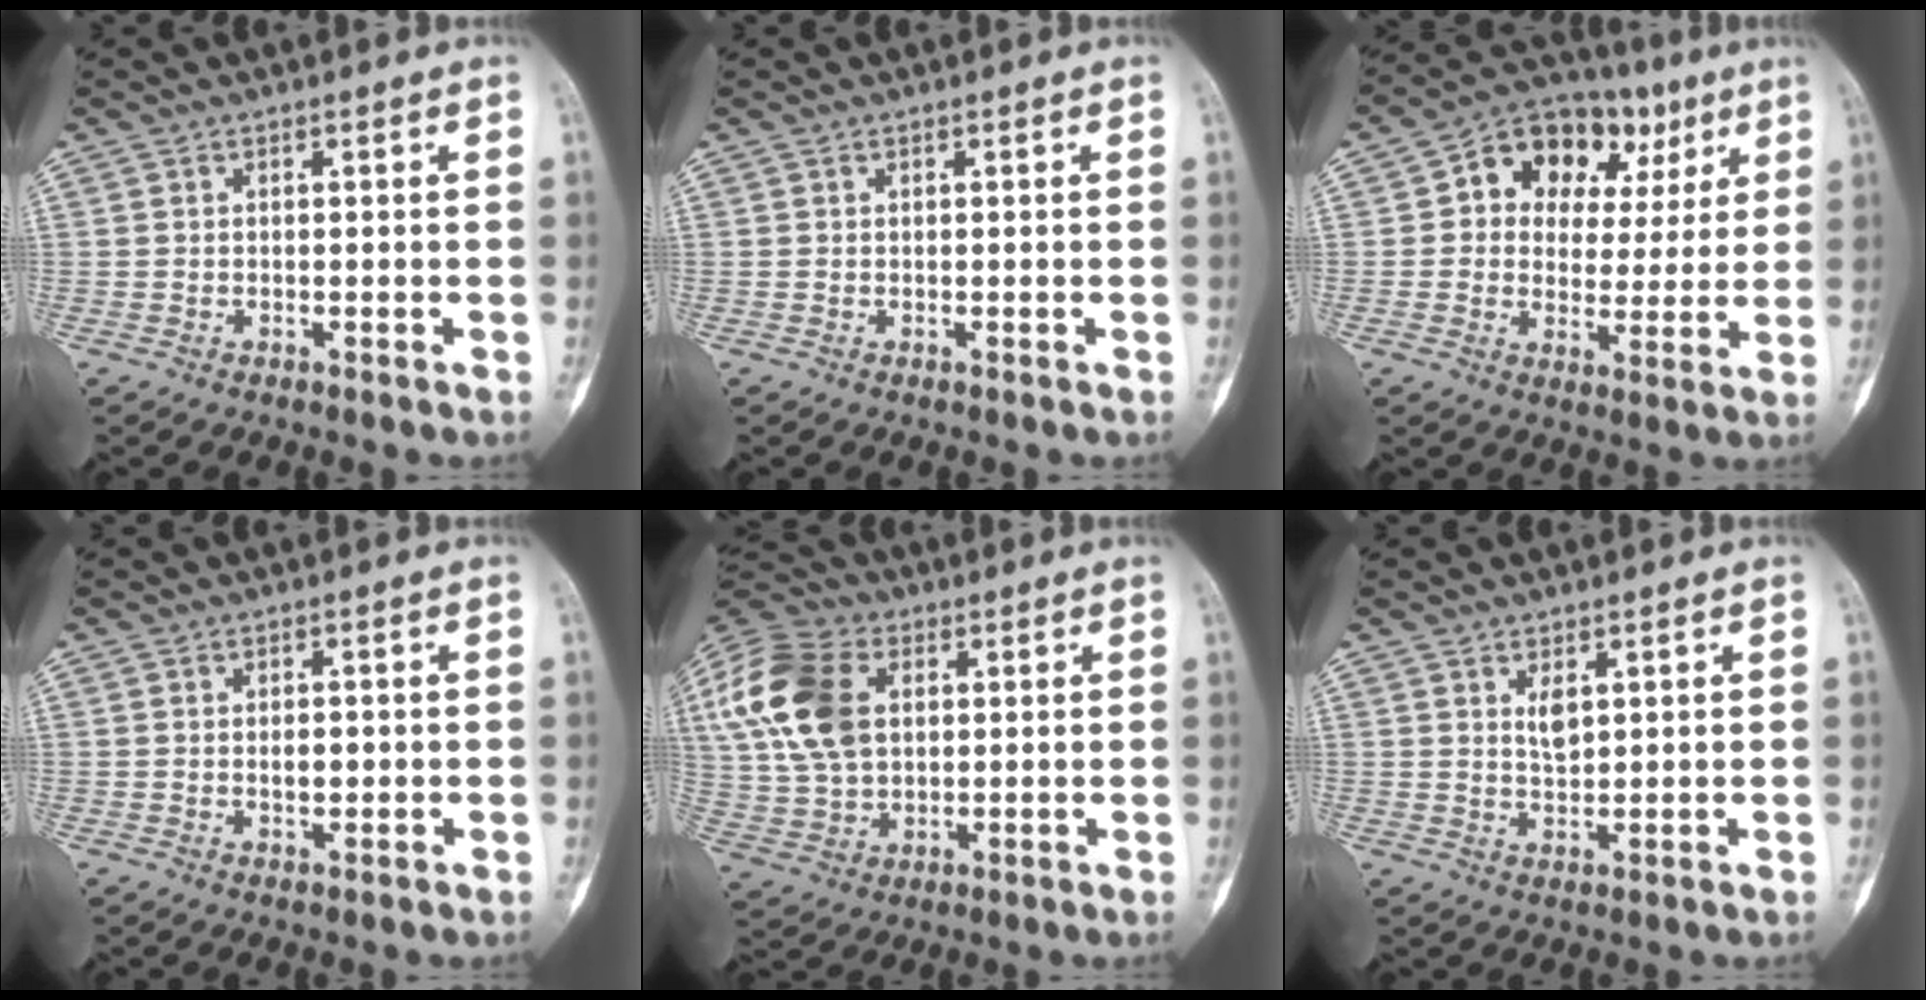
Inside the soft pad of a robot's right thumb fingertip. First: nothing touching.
{"total": 0.0}
{"total": 15.7, "force": [5.4, 11.6, 9.0], "torque": [-0.075, 0.018, 0.081]}
{"total": 2.3, "force": [0.0, 1.4, 1.8], "torque": [-0.020, 0.000, 0.003]}
{"total": 20.2, "force": [5.2, 13.9, 13.7], "torque": [-0.289, 0.012, 0.095]}
{"total": 3.1, "force": [1.4, 1.6, 2.3], "torque": [-0.033, -0.014, 0.027]}